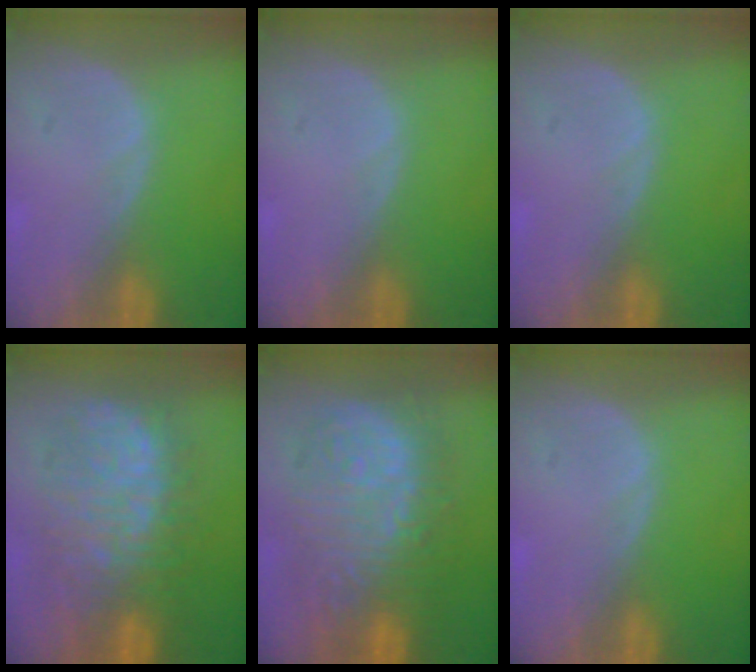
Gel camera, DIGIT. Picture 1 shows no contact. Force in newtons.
{"total": 0.0}
{"total": 0.0}
{"total": 11.6, "press": 11.5, "slide": 1.4}
{"total": 13.3, "press": 13.3, "slide": 1.2}
{"total": 0.0}